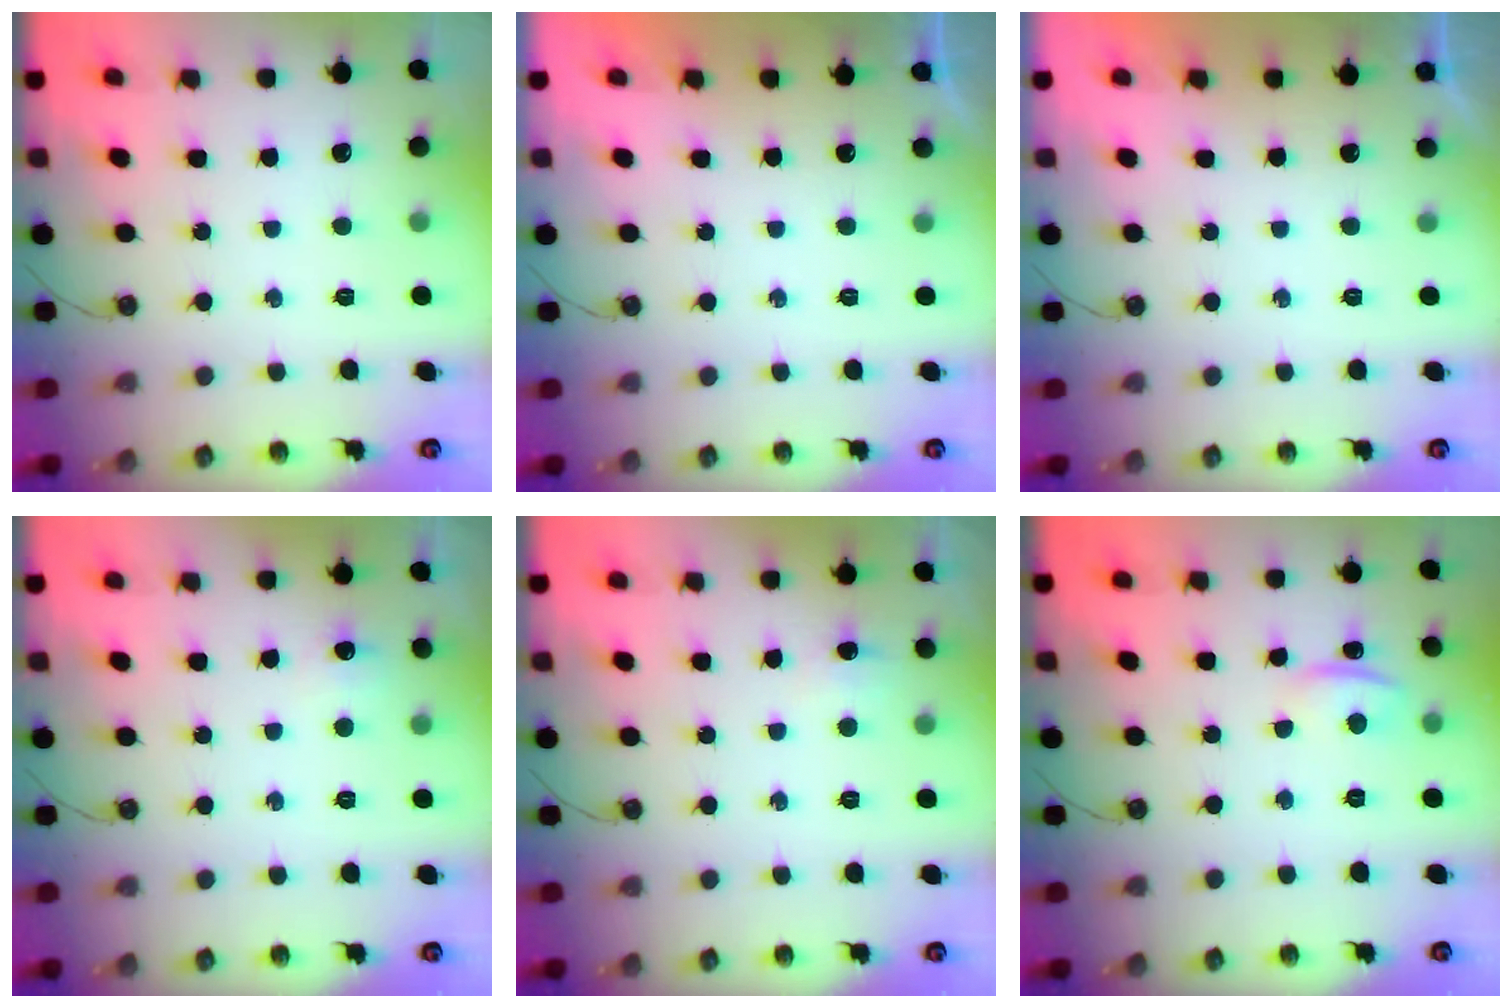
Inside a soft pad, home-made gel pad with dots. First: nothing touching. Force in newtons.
{"total": 0.0}
{"total": 0.0}
{"total": 4.4, "press": 4.4, "slide": 0.5}
{"total": 13.5, "press": 4.4, "slide": 12.8}
{"total": 1.5, "press": 1.3, "slide": 0.7}